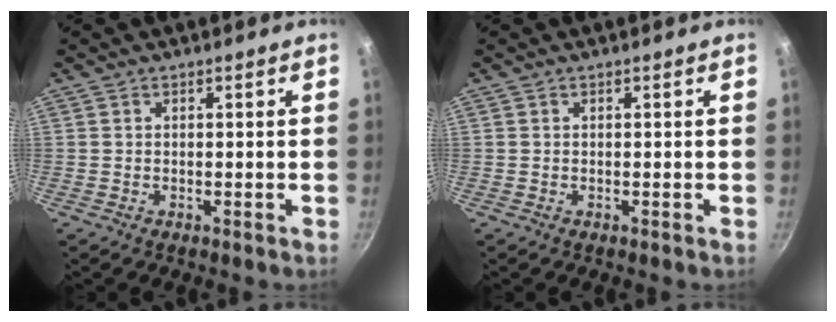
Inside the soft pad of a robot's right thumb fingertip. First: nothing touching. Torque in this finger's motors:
{"motor_torque": [-0.02, -0.02, 0.02, -0.02, 0.01]}